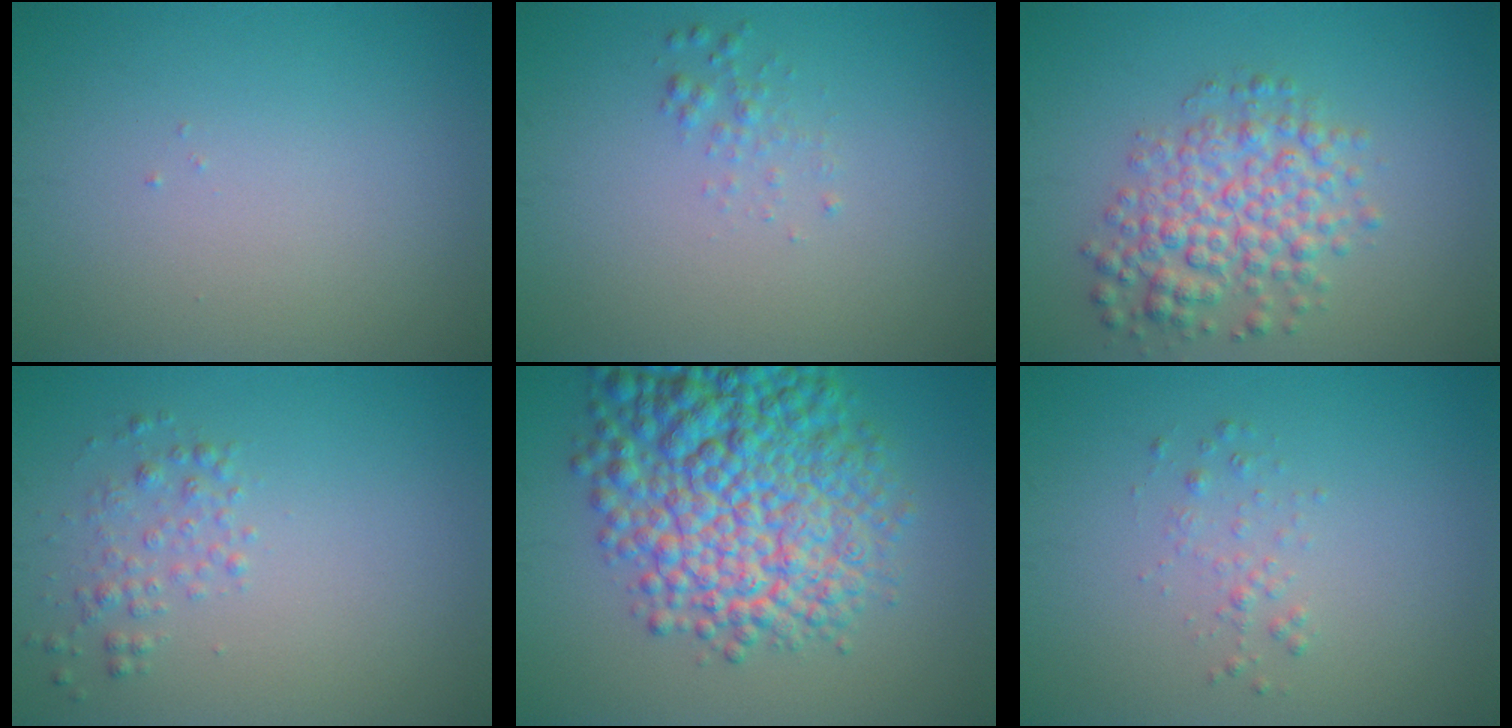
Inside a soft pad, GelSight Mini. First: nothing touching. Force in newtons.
{"total": 1.0, "press": 1.0, "slide": 0.0}
{"total": 5.0, "press": 5.0, "slide": 0.1}
{"total": 1.7, "press": 1.7, "slide": 0.1}
{"total": 11.7, "press": 11.7, "slide": 0.4}
{"total": 1.1, "press": 1.1, "slide": 0.1}